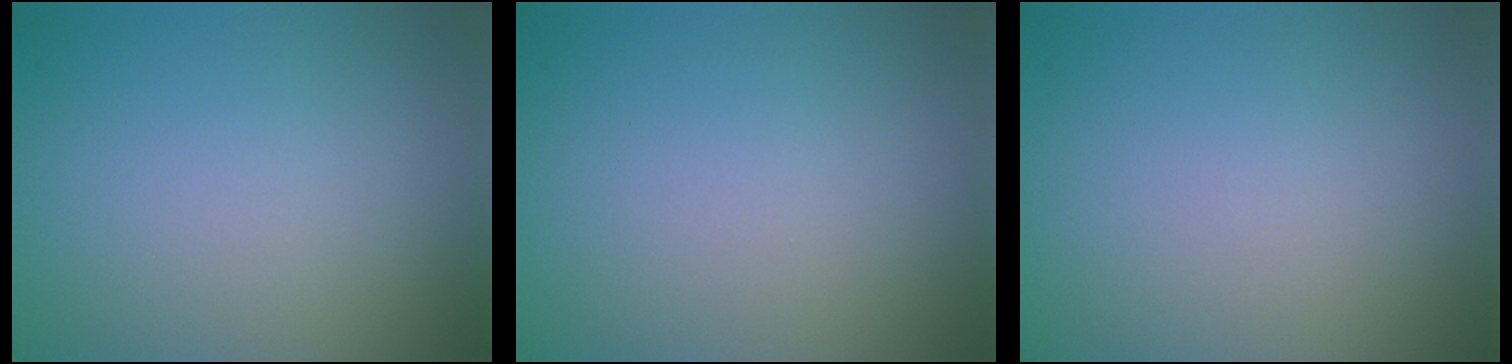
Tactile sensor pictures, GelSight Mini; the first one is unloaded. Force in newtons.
{"total": 0.0}
{"total": 0.0}